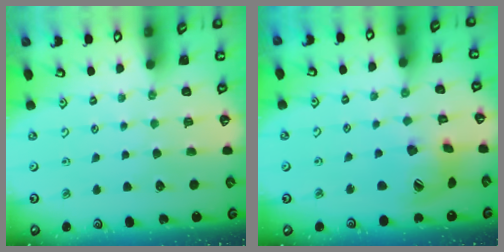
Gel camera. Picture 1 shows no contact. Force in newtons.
{"total": 13.7, "press": 13.6, "slide": 1.6}